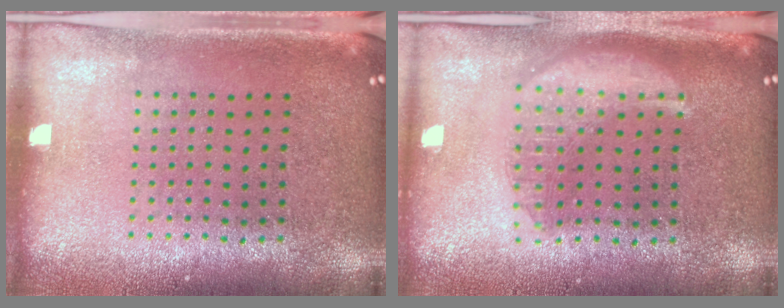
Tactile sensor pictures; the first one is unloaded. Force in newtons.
{"total": 2.9, "press": 2.9, "slide": 0.3}